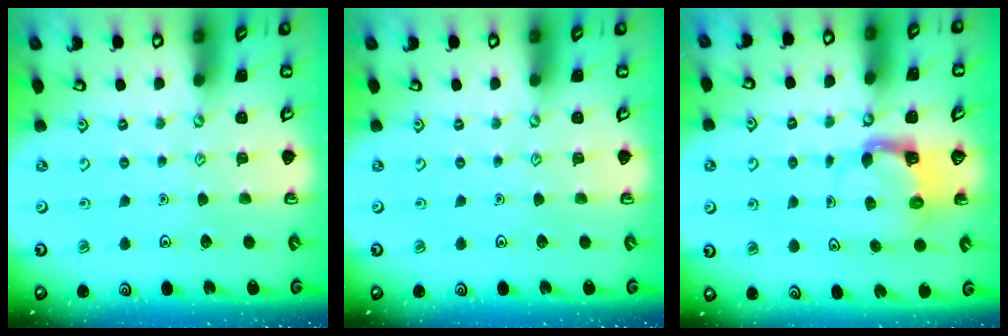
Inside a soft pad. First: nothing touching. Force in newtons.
{"total": 0.0}
{"total": 3.9, "press": 3.9, "slide": 0.8}